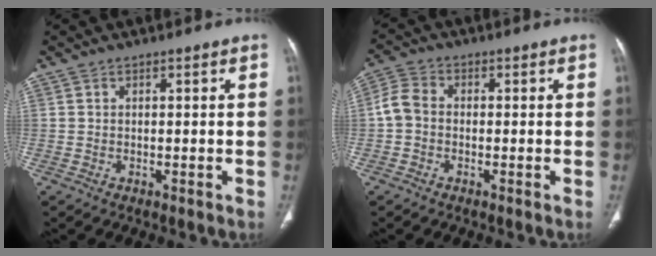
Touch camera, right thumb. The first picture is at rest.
{"total": 4.5, "force": [-0.6, 3.4, 2.8], "torque": [-0.055, 0.011, -0.023]}